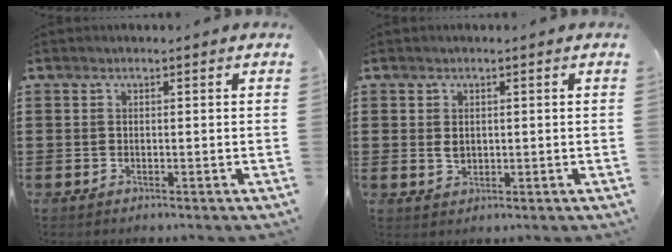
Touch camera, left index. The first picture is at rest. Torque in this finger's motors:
{"motor_torque": [0.28, 0.08, 0.26, 0.02]}